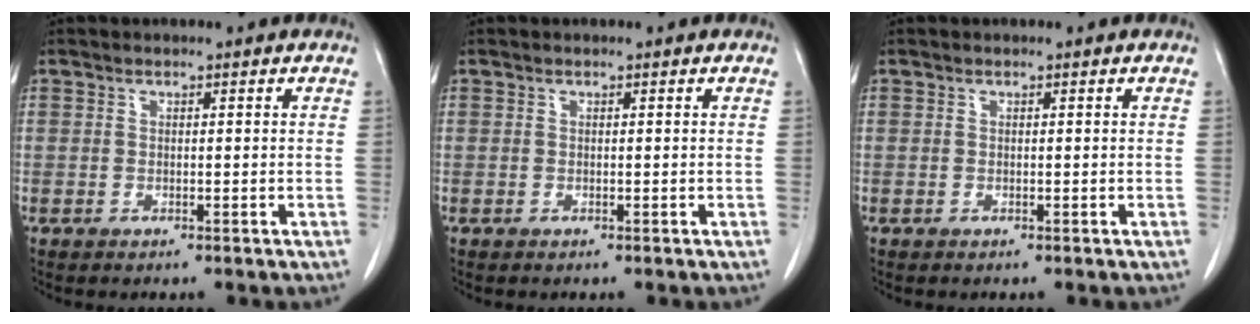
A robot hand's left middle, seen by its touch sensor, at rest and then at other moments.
{"total": 0.0}
{"total": 0.0}